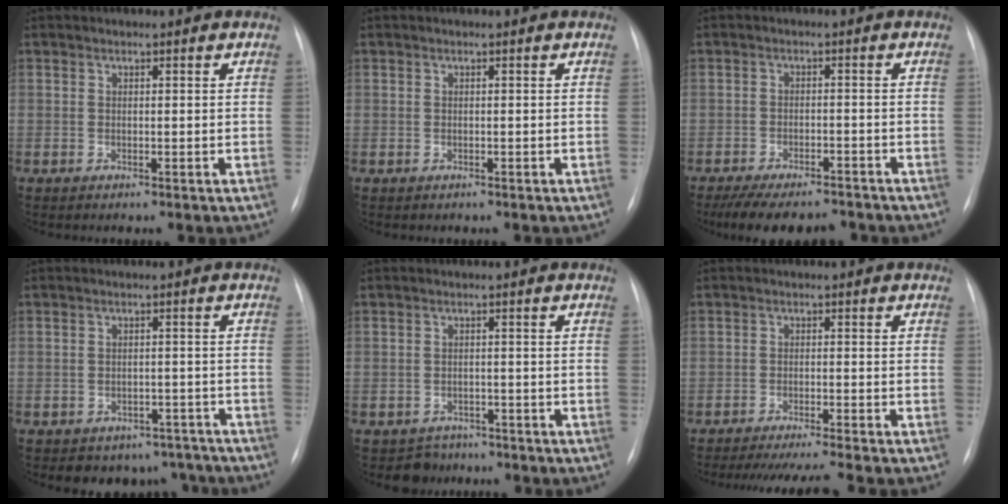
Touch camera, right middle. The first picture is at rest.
{"total": 0.5, "force": [-0.2, 0.5, -0.1], "torque": [0.000, 0.006, -0.005]}
{"total": 11.6, "force": [-10.0, 3.4, 4.8], "torque": [-0.078, -0.001, -0.140]}
{"total": 7.8, "force": [-6.4, 4.4, 0.3], "torque": [0.018, 0.027, -0.070]}
{"total": 3.3, "force": [-2.6, 2.1, -0.6], "torque": [0.007, 0.009, -0.038]}
{"total": 8.9, "force": [-7.9, -1.2, 3.8], "torque": [-0.041, -0.017, -0.121]}